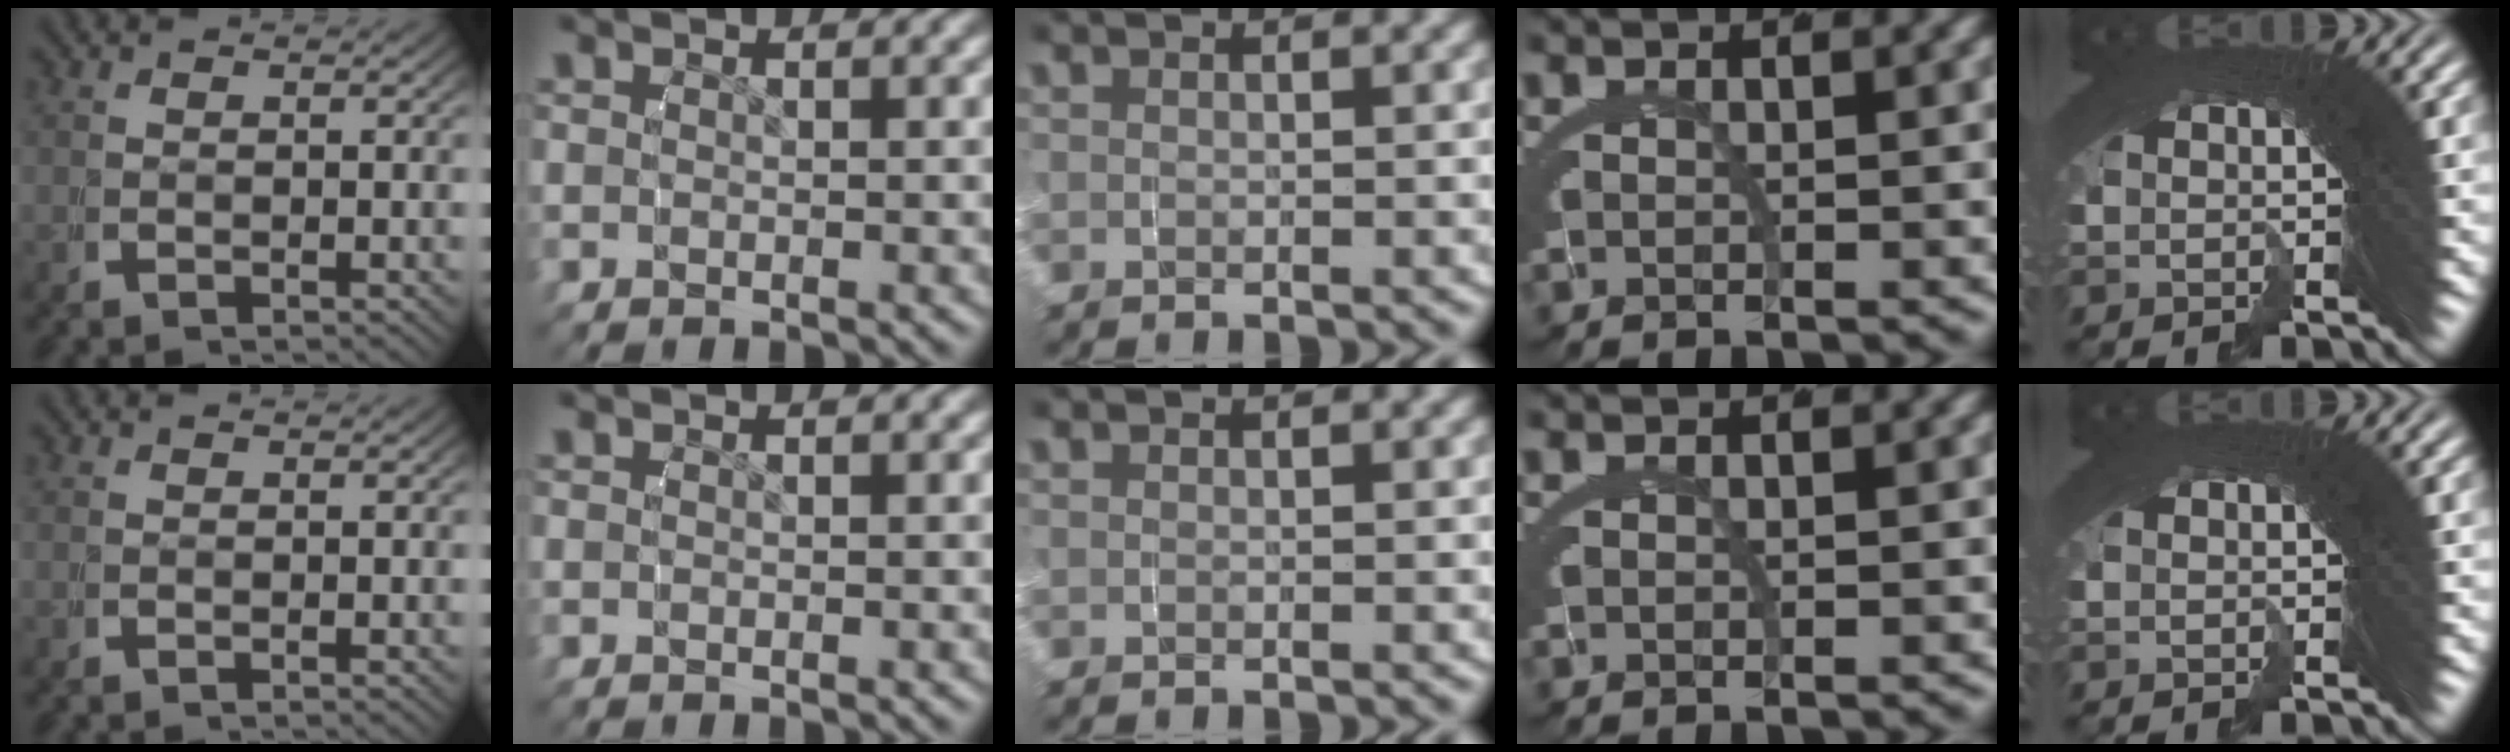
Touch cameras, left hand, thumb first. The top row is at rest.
{}